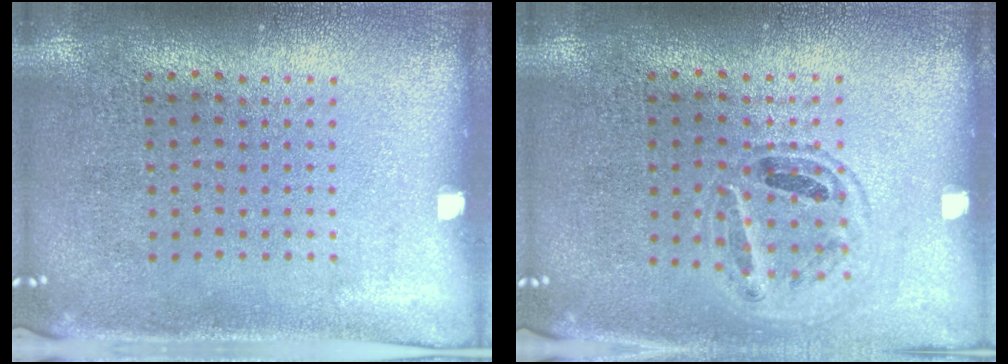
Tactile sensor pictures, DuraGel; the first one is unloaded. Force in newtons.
{"total": 1.0, "press": 1.0, "slide": 0.3}